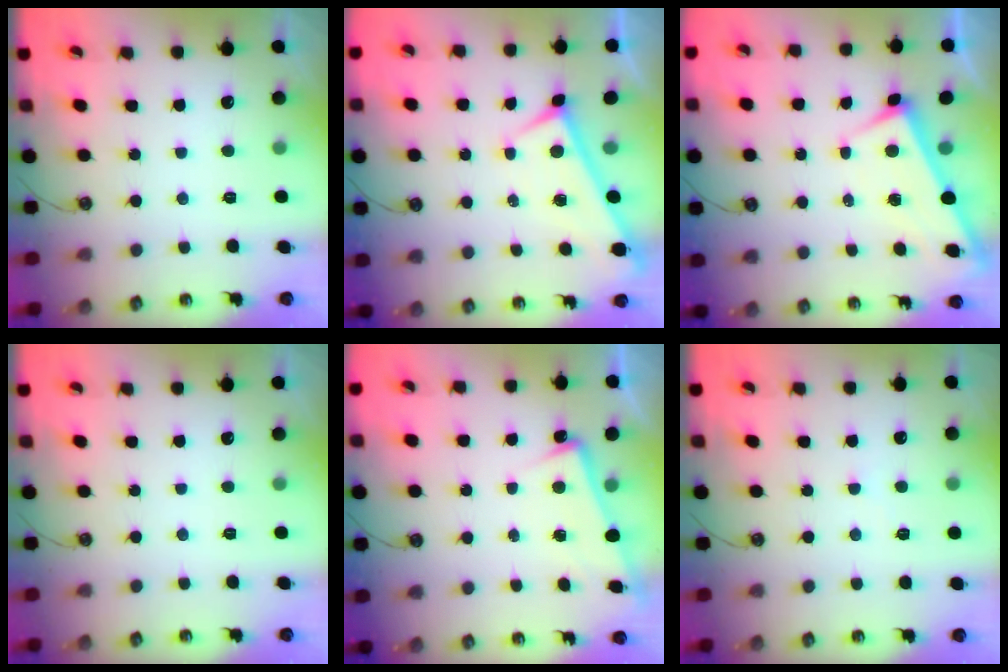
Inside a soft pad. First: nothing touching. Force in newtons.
{"total": 0.0}
{"total": 2.6, "press": 2.6, "slide": 0.2}
{"total": 0.0}
{"total": 5.9, "press": 5.8, "slide": 0.6}
{"total": 0.8, "press": 0.8, "slide": 0.2}